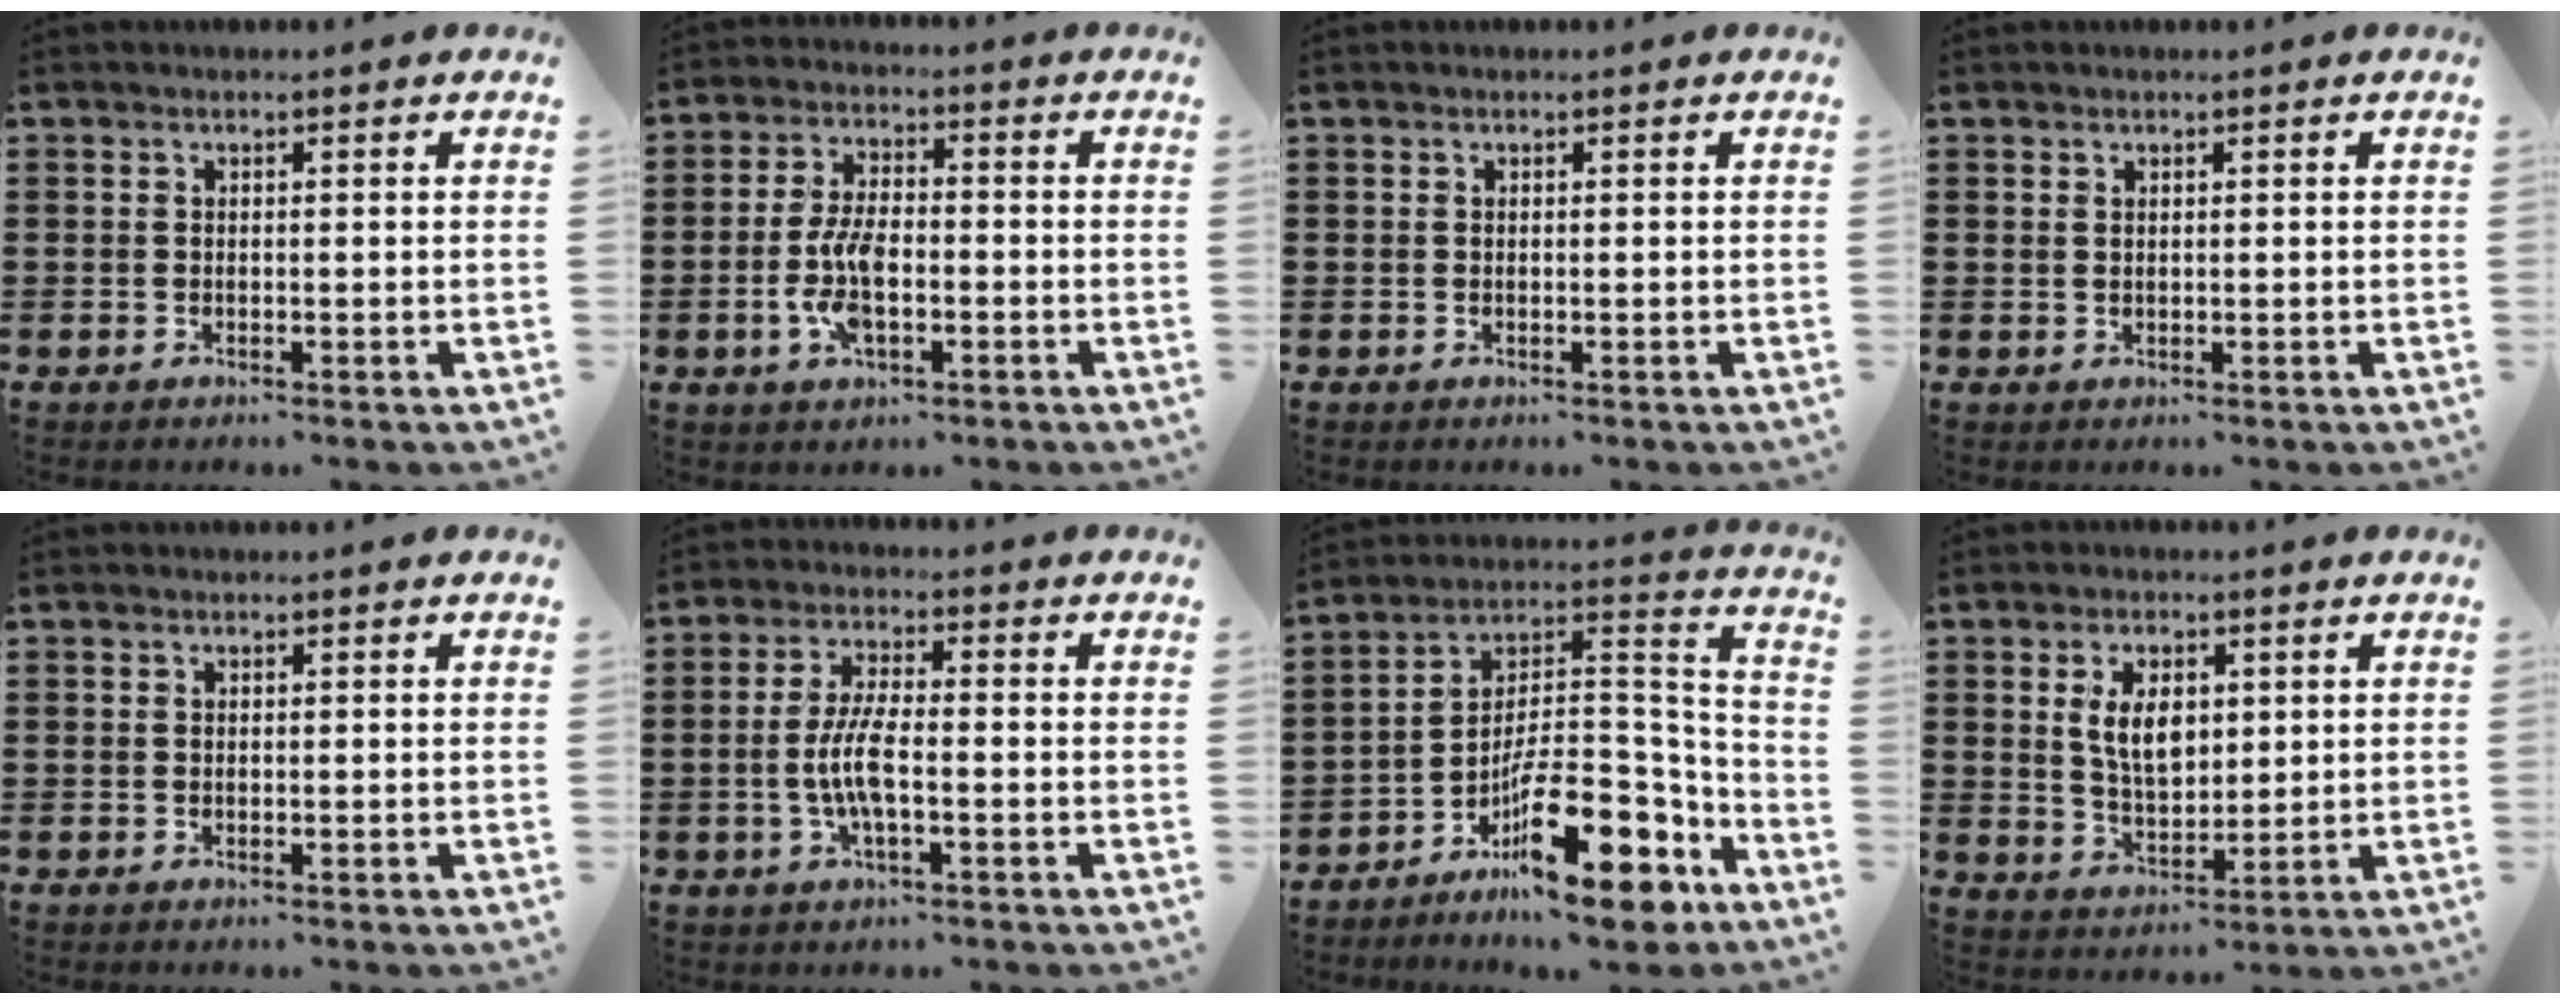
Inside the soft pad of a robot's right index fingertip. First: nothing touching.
{"total": 7.3, "force": [-1.8, 3.3, 6.2], "torque": [-0.142, 0.001, -0.039]}
{"total": 0.0}
{"total": 0.7, "force": [0.5, 0.4, 0.2], "torque": [-0.006, 0.002, 0.010]}
{"total": 0.0}
{"total": 6.0, "force": [-1.2, 1.8, 5.6], "torque": [-0.133, -0.004, -0.033]}
{"total": 17.6, "force": [-11.1, 5.6, 12.4], "torque": [-0.190, 0.033, -0.188]}
{"total": 6.4, "force": [1.5, 3.6, 5.1], "torque": [-0.102, 0.009, 0.023]}